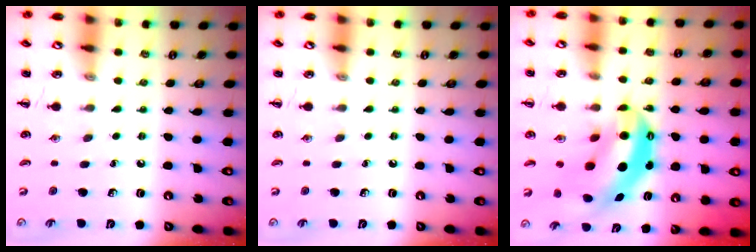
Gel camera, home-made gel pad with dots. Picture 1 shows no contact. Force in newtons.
{"total": 0.0}
{"total": 10.2, "press": 10.0, "slide": 2.2}